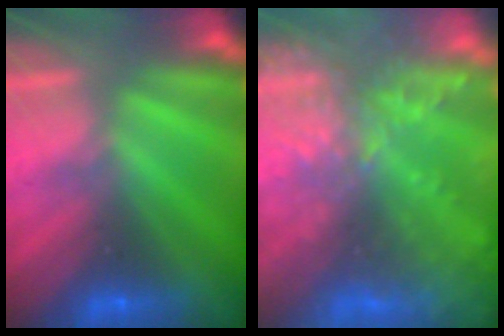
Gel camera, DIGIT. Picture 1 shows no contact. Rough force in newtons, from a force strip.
{"total": 9.6}